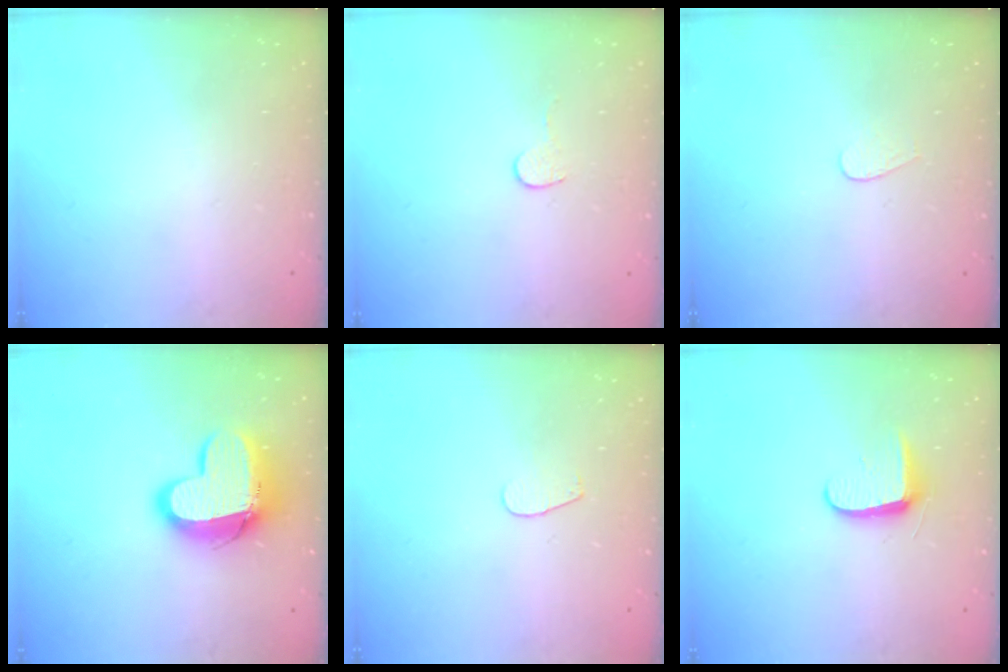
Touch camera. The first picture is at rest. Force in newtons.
{"total": 4.7, "press": 4.7, "slide": 0.4}
{"total": 3.5, "press": 3.5, "slide": 0.3}
{"total": 14.8, "press": 14.7, "slide": 1.2}
{"total": 2.6, "press": 2.5, "slide": 0.3}
{"total": 7.1, "press": 7.0, "slide": 0.9}